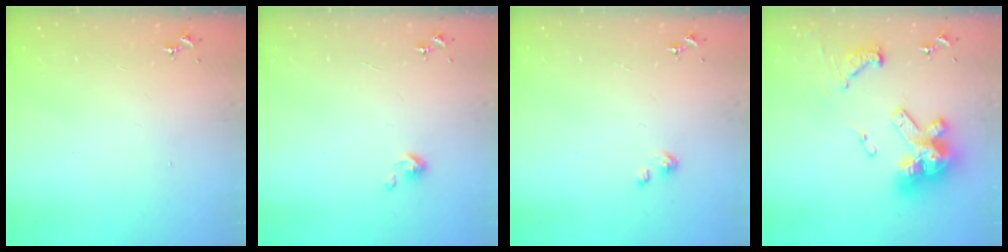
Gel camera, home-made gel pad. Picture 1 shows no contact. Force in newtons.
{"total": 3.7, "press": 3.7, "slide": 0.3}
{"total": 2.7, "press": 2.7, "slide": 0.3}
{"total": 20.1, "press": 20.0, "slide": 1.8}